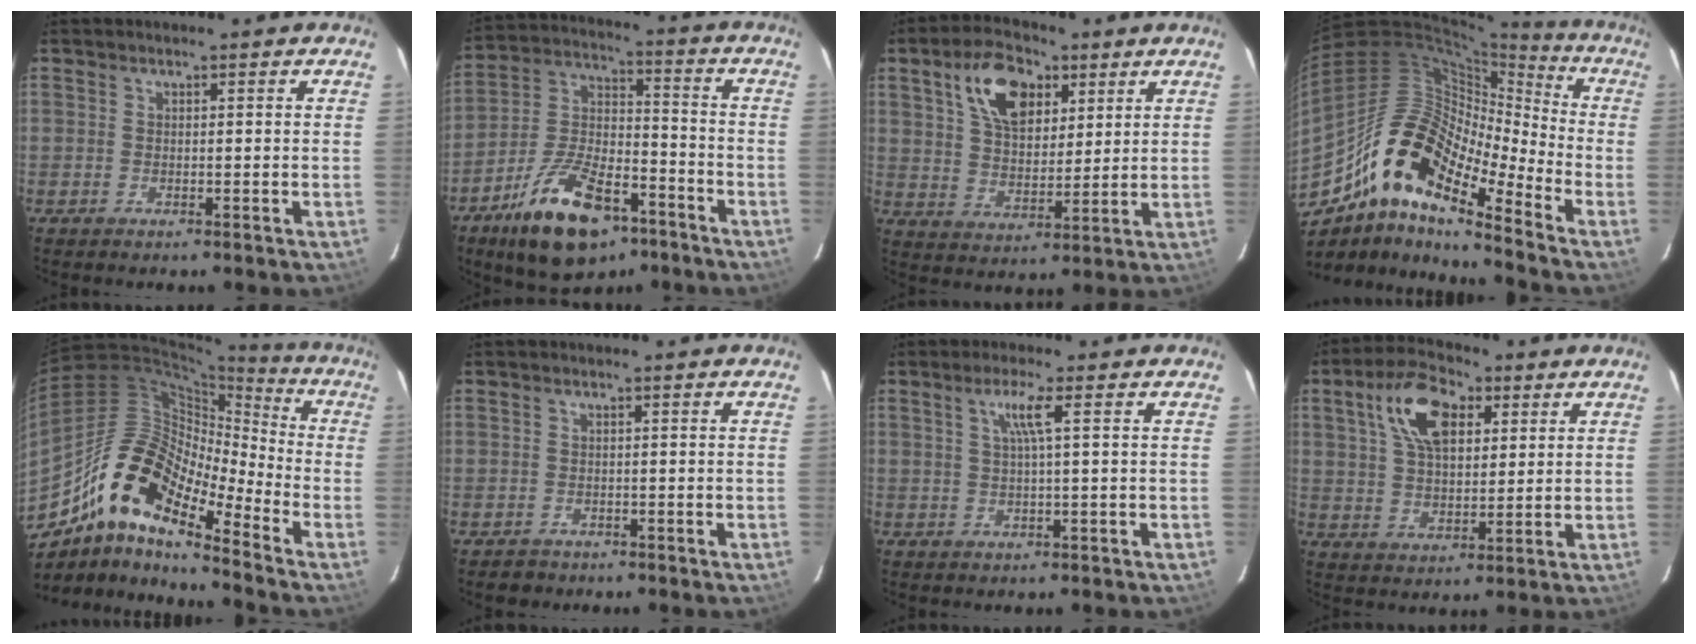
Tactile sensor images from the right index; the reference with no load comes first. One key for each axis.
{"total": 18.7, "fx": -11.1, "fy": 8.6, "fz": 12.3, "tx": -0.236, "ty": 0.005, "tz": -0.183}
{"total": 12.4, "fx": 5.8, "fy": 7.0, "fz": 8.4, "tx": -0.152, "ty": 0.022, "tz": 0.105}
{"total": 18.6, "fx": -12.6, "fy": 5.7, "fz": 12.5, "tx": -0.206, "ty": -0.012, "tz": -0.255}
{"total": 17.0, "fx": -11.6, "fy": 5.4, "fz": 11.2, "tx": -0.184, "ty": -0.002, "tz": -0.236}
{"total": 2.1, "fx": -1.1, "fy": 1.7, "fz": 0.0, "tx": -0.001, "ty": 0.008, "tz": -0.013}
{"total": 3.4, "fx": 1.1, "fy": -0.7, "fz": 3.2, "tx": -0.058, "ty": 0.001, "tz": 0.022}
{"total": 12.2, "fx": 5.0, "fy": 6.3, "fz": 9.1, "tx": -0.171, "ty": 0.029, "tz": 0.090}